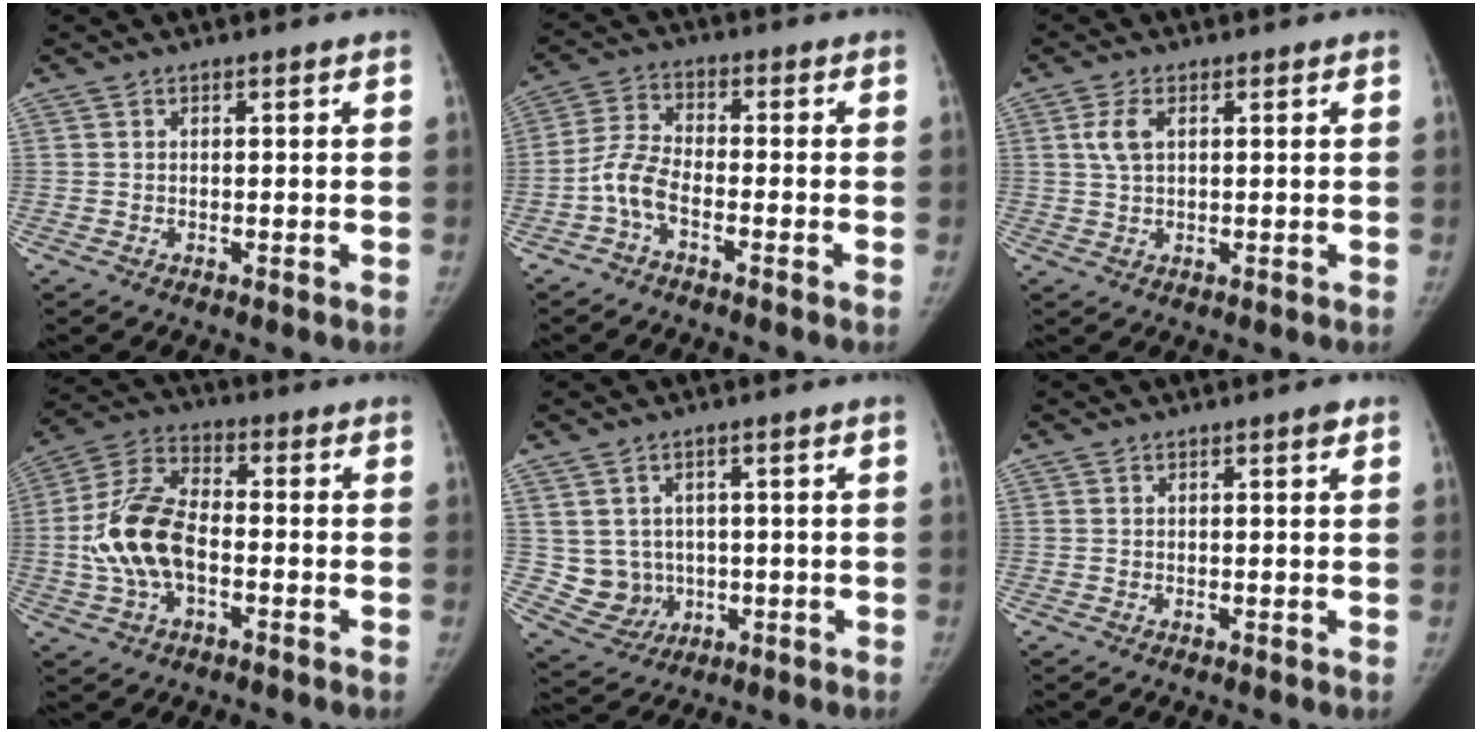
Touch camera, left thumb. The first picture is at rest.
{"total": 5.9, "force": [-2.9, 2.5, 4.4], "torque": [-0.096, 0.024, -0.067]}
{"total": 3.7, "force": [1.2, 2.0, 2.9], "torque": [-0.064, 0.005, 0.024]}
{"total": 13.2, "force": [-2.2, 7.4, 10.7], "torque": [-0.218, 0.032, -0.046]}
{"total": 6.7, "force": [0.4, 6.3, 2.2], "torque": [-0.010, -0.002, 0.024]}
{"total": 1.0, "force": [0.5, 0.3, 0.8], "torque": [-0.011, 0.000, 0.006]}